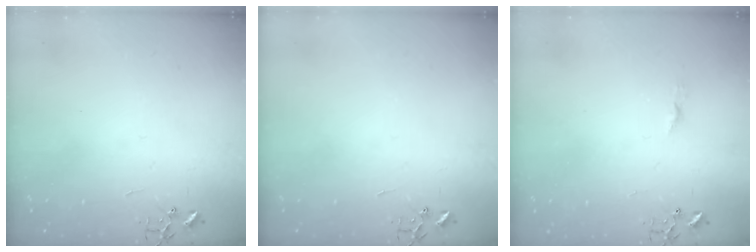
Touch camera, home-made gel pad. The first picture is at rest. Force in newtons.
{"total": 0.0}
{"total": 3.4, "press": 3.4, "slide": 0.3}